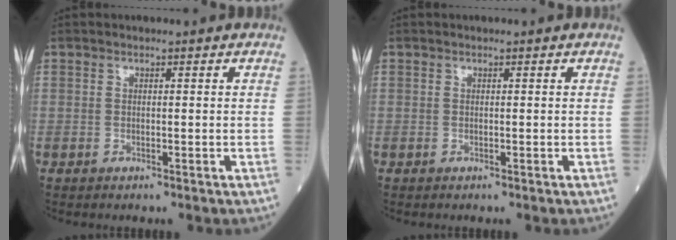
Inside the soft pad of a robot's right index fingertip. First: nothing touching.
{"total": 0.0}